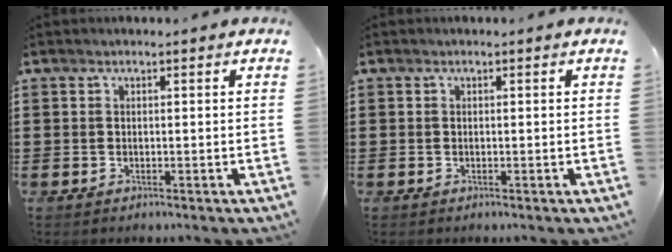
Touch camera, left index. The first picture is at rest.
{"total": 0.0}